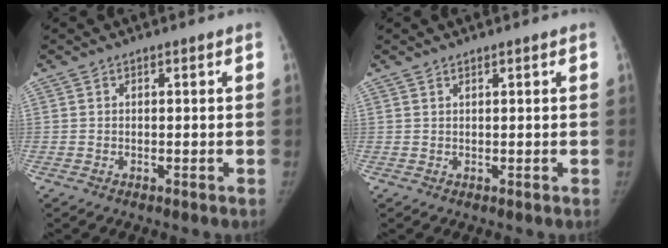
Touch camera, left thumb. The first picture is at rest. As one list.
[{"total": 0.5, "force": [0.5, 0.0, 0.2], "torque": [-0.004, -0.003, 0.010]}]